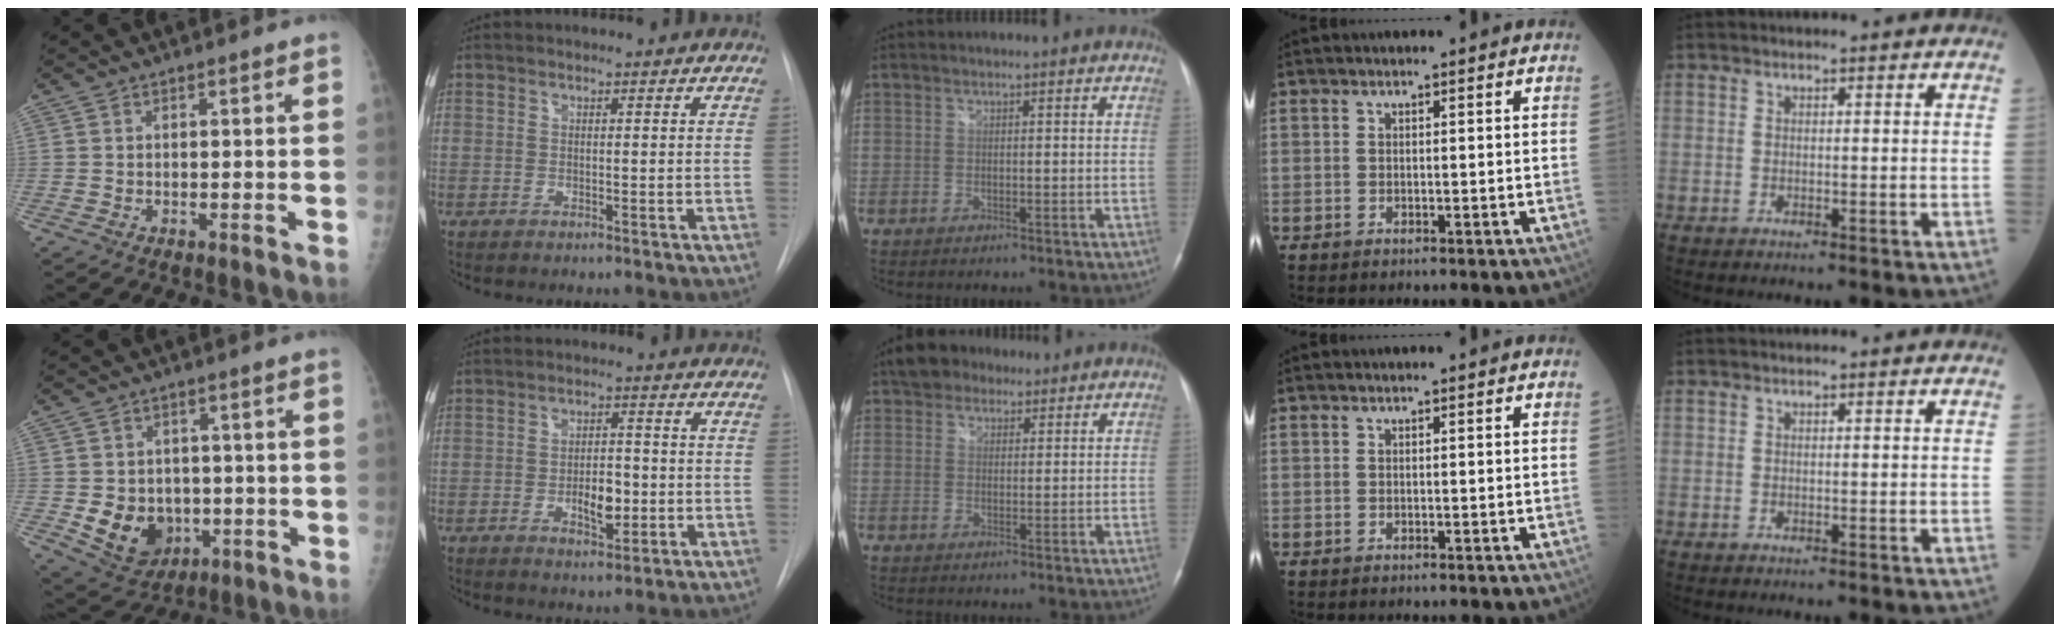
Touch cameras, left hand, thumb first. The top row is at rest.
{"thumb": {"total": 10.3, "force": [-2.1, 8.6, 5.2], "torque": [-0.053, 0.002, -0.014]}, "index": {"total": 5.3, "force": [-1.3, 2.4, 4.6], "torque": [-0.071, 0.002, -0.015]}, "middle": {"total": 5.3, "force": [3.8, 3.3, 1.6], "torque": [-0.034, 0.023, 0.070]}}